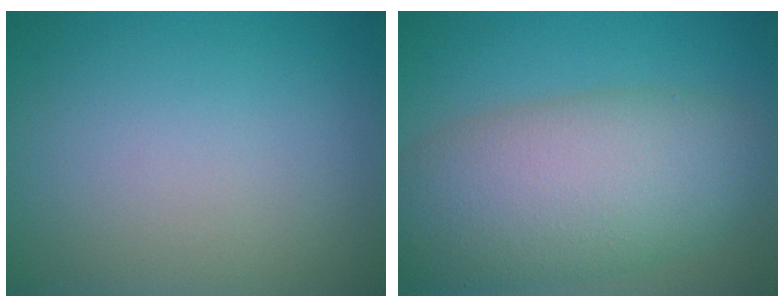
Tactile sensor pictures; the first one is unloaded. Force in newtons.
{"total": 10.0, "press": 10.0, "slide": 0.3}